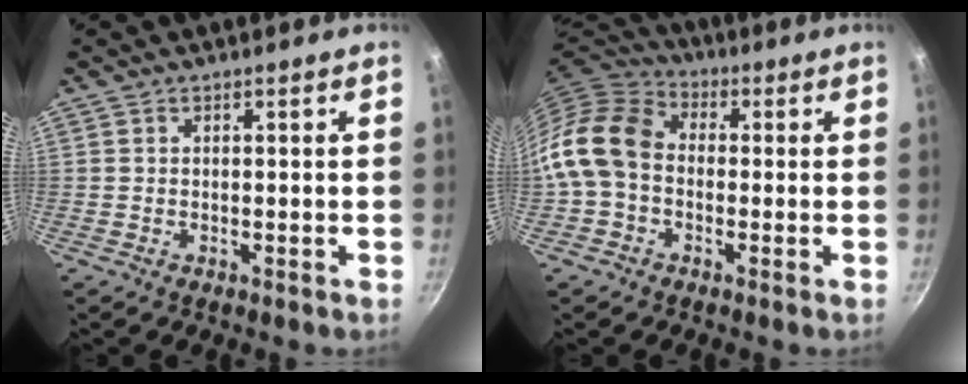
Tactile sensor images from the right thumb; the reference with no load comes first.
{"total": 12.9, "force": [-1.3, 9.8, 8.3], "torque": [-0.141, 0.034, -0.046]}